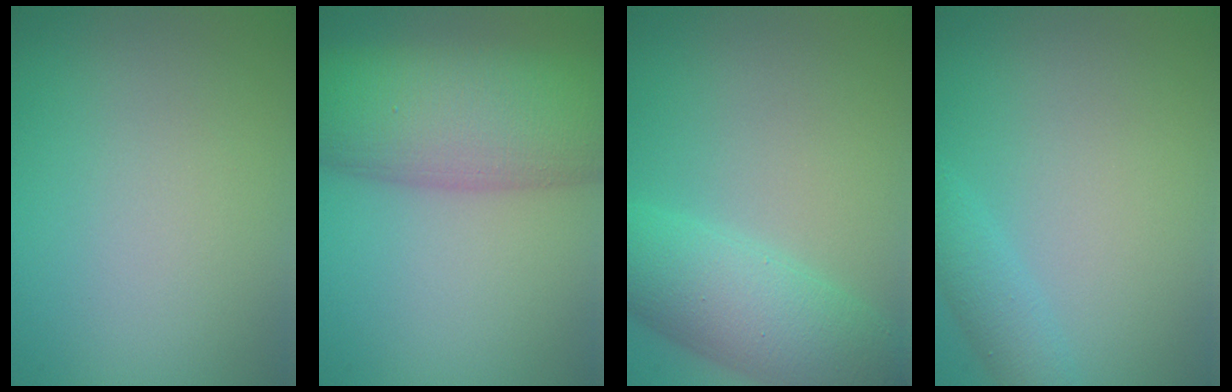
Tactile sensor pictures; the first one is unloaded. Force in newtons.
{"total": 10.8, "press": 10.8, "slide": 0.4}
{"total": 6.9, "press": 6.9, "slide": 0.3}
{"total": 1.9, "press": 1.9, "slide": 0.1}